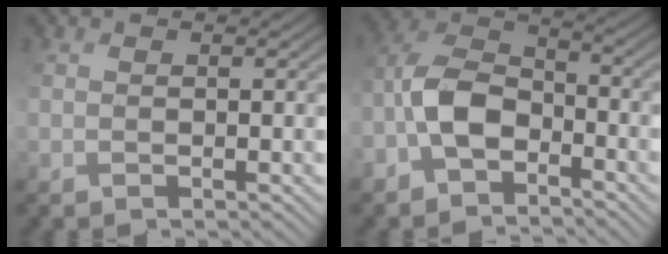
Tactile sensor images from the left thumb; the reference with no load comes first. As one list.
[{"total": 6.4, "force": [-3.2, 3.6, 4.2], "torque": [-0.087, 0.017, -0.078]}]